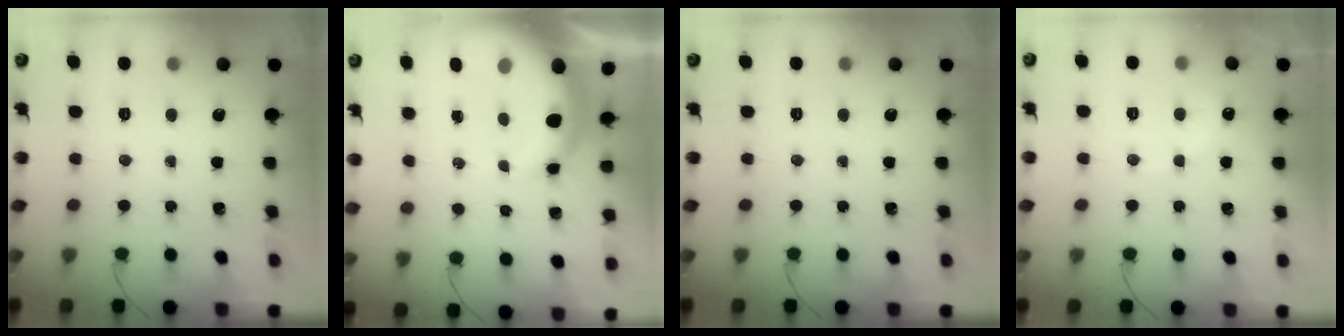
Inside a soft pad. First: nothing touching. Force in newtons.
{"total": 8.2, "press": 8.0, "slide": 1.6}
{"total": 0.0}
{"total": 5.5, "press": 5.4, "slide": 0.9}